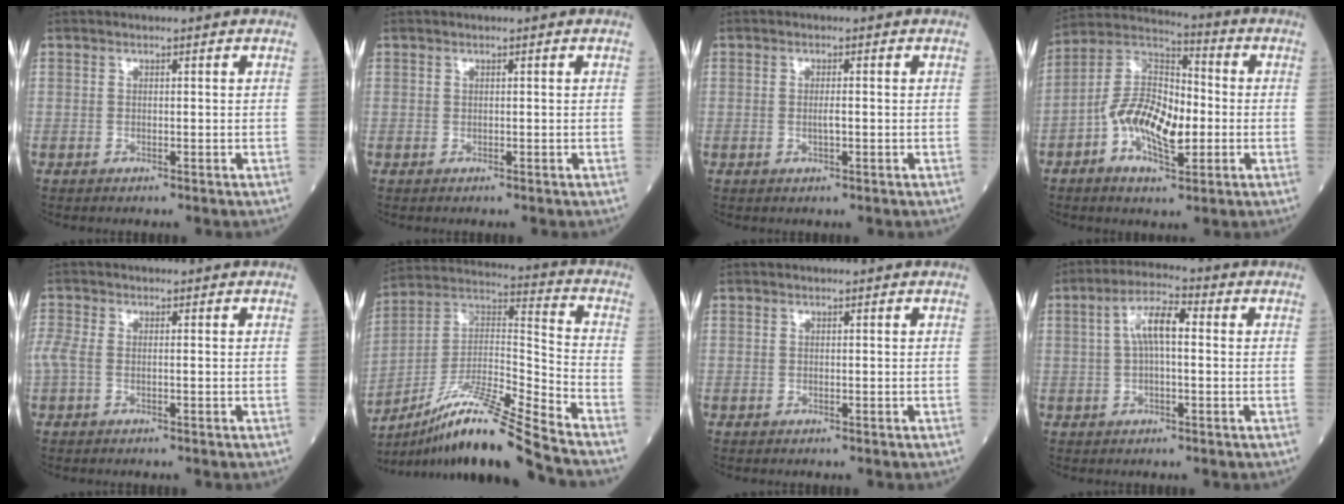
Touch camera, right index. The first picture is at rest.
{"total": 0.0}
{"total": 1.4, "force": [-0.2, 0.2, 1.4], "torque": [-0.033, -0.001, -0.003]}
{"total": 13.0, "force": [-3.0, 5.5, 11.4], "torque": [-0.230, 0.019, -0.059]}
{"total": 3.4, "force": [-0.9, 1.6, 2.8], "torque": [-0.095, 0.011, -0.017]}
{"total": 17.5, "force": [-14.1, -1.3, 10.3], "torque": [-0.203, 0.005, -0.255]}
{"total": 0.0}
{"total": 6.1, "force": [0.8, 1.6, 5.8], "torque": [-0.117, 0.021, 0.013]}